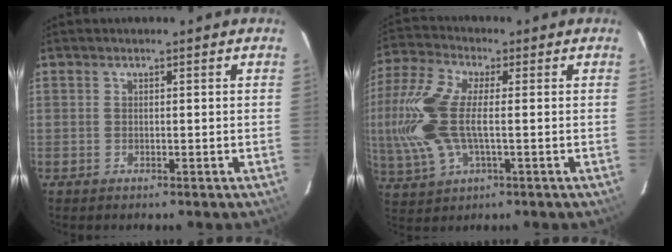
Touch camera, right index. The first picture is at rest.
{"total": 16.4, "force": [-0.7, 7.5, 14.5], "torque": [-0.328, 0.001, -0.014]}